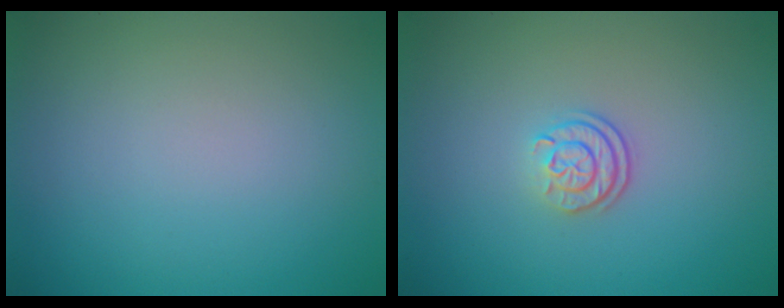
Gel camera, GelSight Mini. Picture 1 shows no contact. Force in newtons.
{"total": 2.3, "press": 1.7, "slide": 1.5}